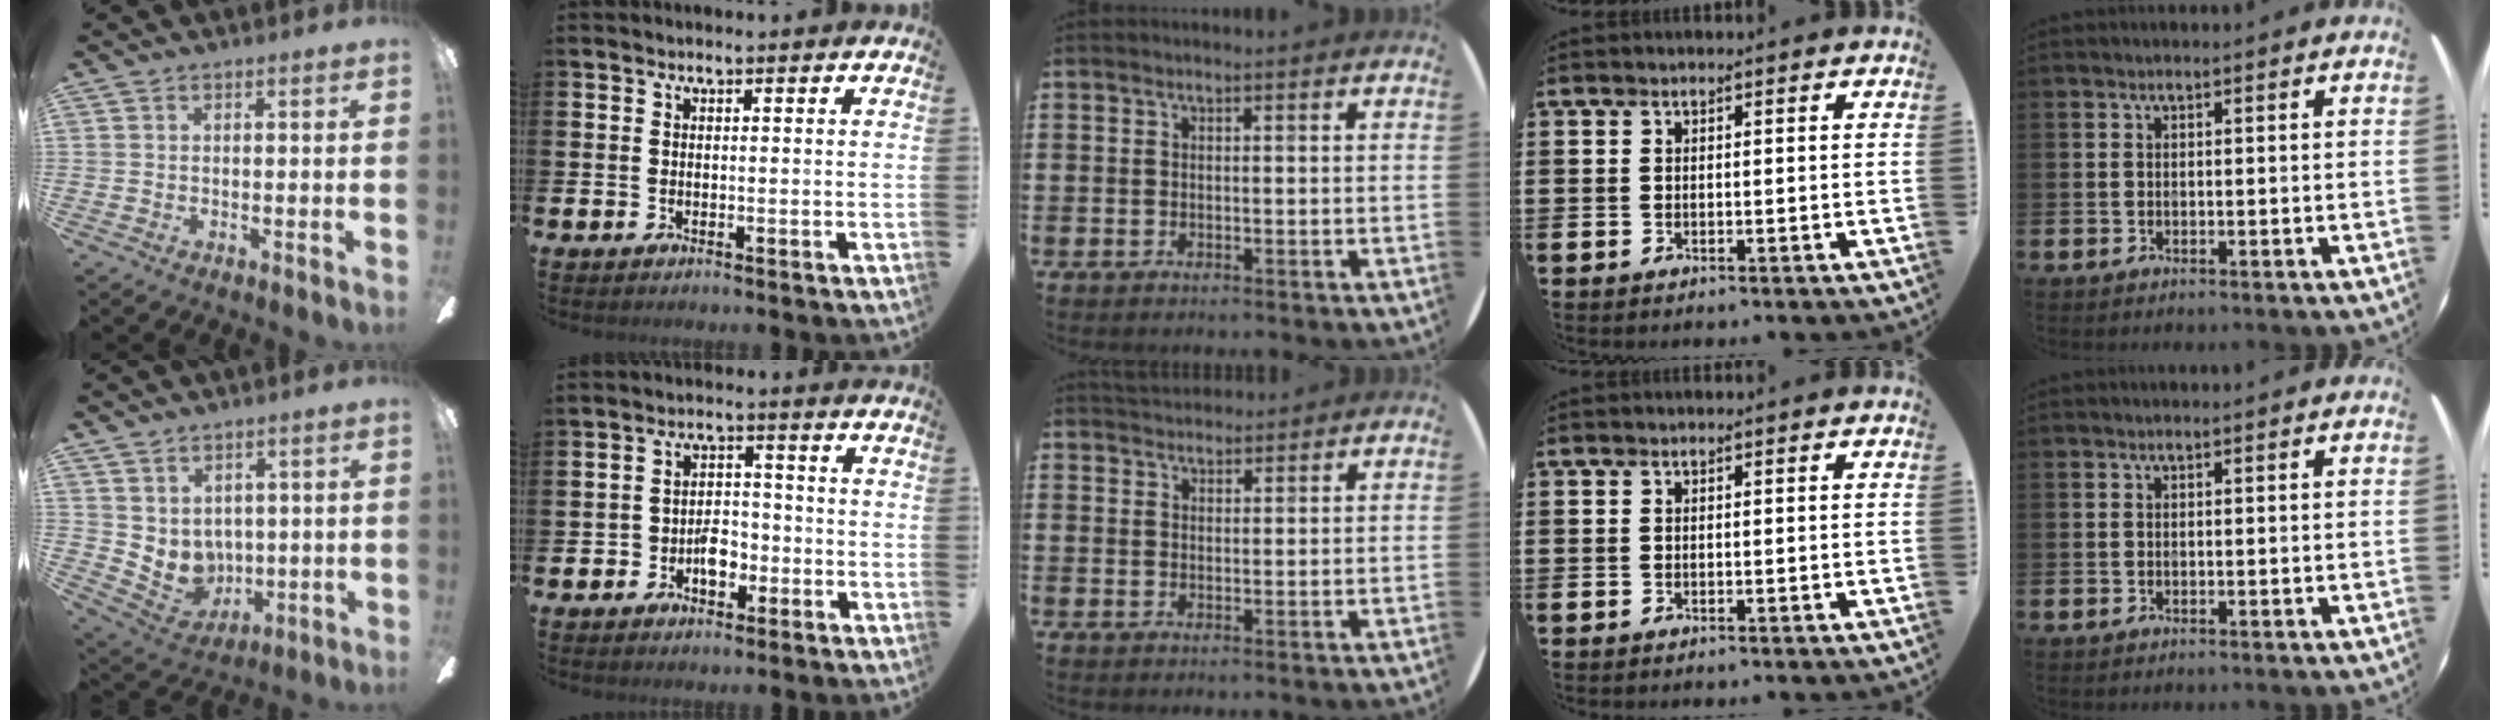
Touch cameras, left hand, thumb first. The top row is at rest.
{"thumb": {"total": 6.3, "force": [2.9, 5.4, 1.5], "torque": [-0.046, -0.026, 0.062]}, "index": {"total": 4.0, "force": [-1.9, 2.7, 2.2], "torque": [-0.043, 0.009, -0.038]}, "middle": {"total": 2.2, "force": [2.1, 0.6, -0.2], "torque": [0.002, 0.002, 0.040]}}